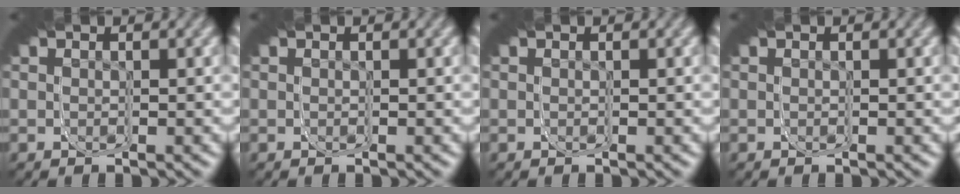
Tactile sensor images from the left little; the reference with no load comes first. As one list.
[{"total": 0.0}, {"total": 0.0}, {"total": 0.0}]